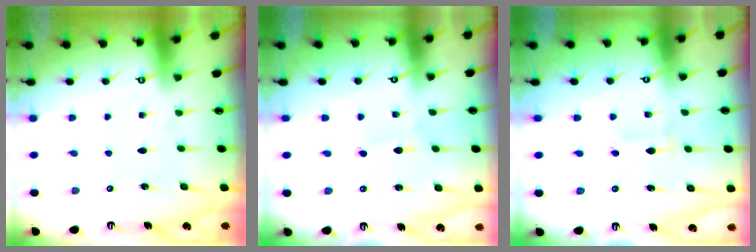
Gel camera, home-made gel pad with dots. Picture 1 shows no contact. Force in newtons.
{"total": 1.1, "press": 1.0, "slide": 0.1}
{"total": 2.4, "press": 2.2, "slide": 1.0}